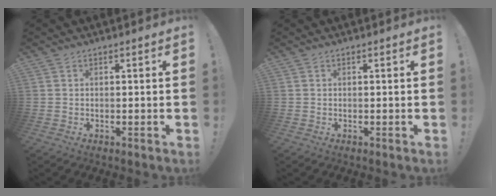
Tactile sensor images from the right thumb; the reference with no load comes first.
{"total": 0.0}